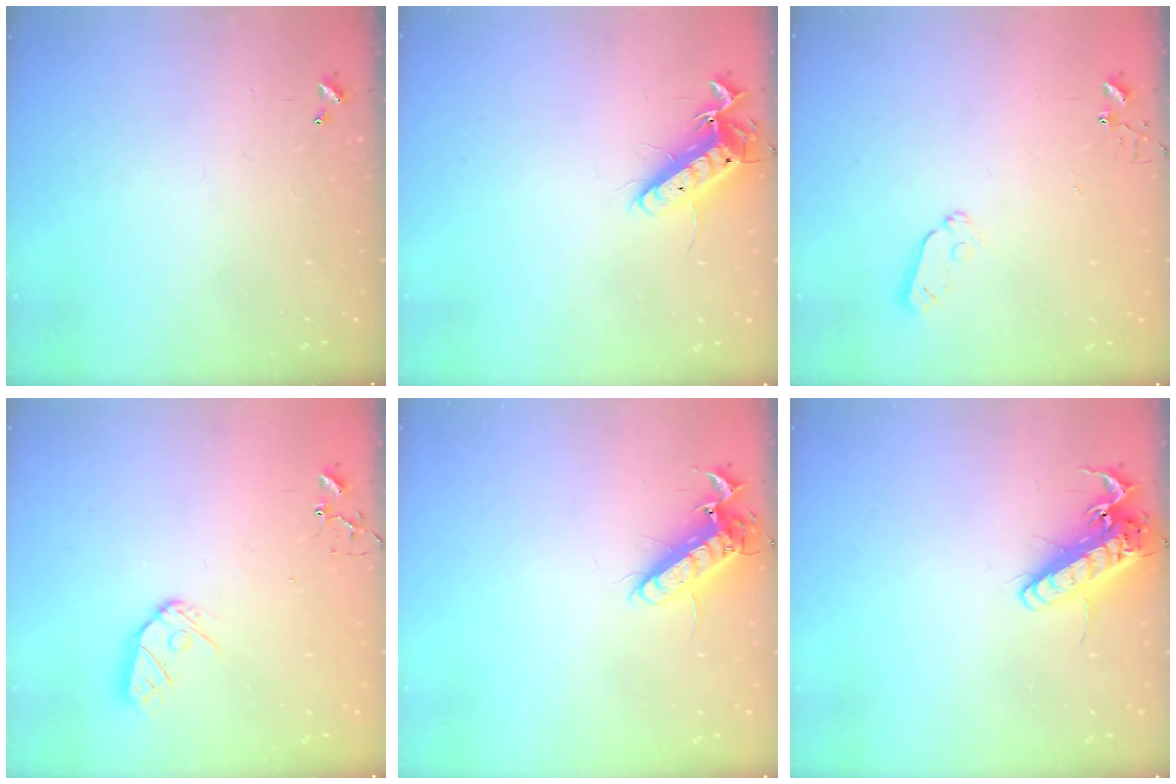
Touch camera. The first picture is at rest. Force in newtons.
{"total": 12.2, "press": 12.1, "slide": 1.4}
{"total": 4.7, "press": 4.6, "slide": 0.9}
{"total": 9.1, "press": 9.1, "slide": 0.9}
{"total": 12.7, "press": 12.5, "slide": 2.1}
{"total": 15.0, "press": 14.7, "slide": 2.8}